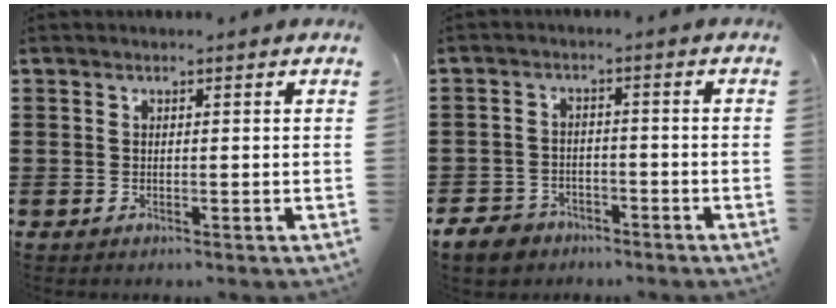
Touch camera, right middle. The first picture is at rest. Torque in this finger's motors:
{"motor_torque": [0.64, -0.23, 0.29, 0.03]}